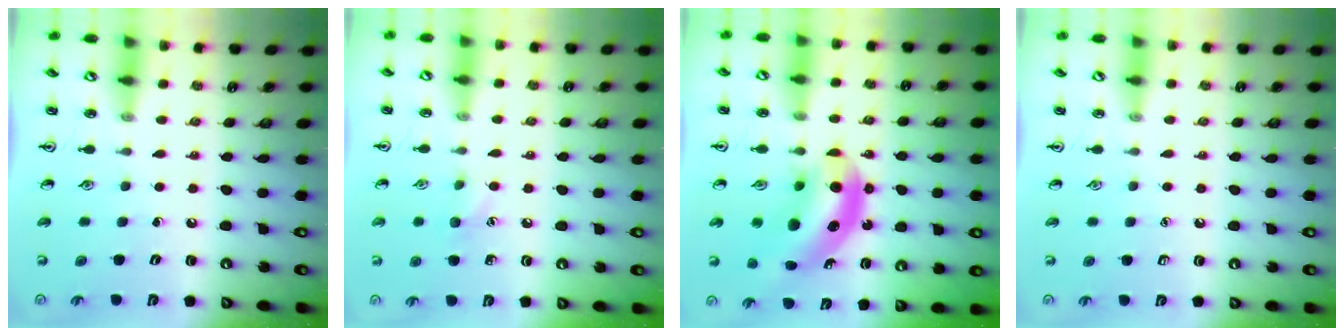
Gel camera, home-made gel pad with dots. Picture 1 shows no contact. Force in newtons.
{"total": 6.2, "press": 5.9, "slide": 1.9}
{"total": 11.3, "press": 10.7, "slide": 3.5}
{"total": 0.0}